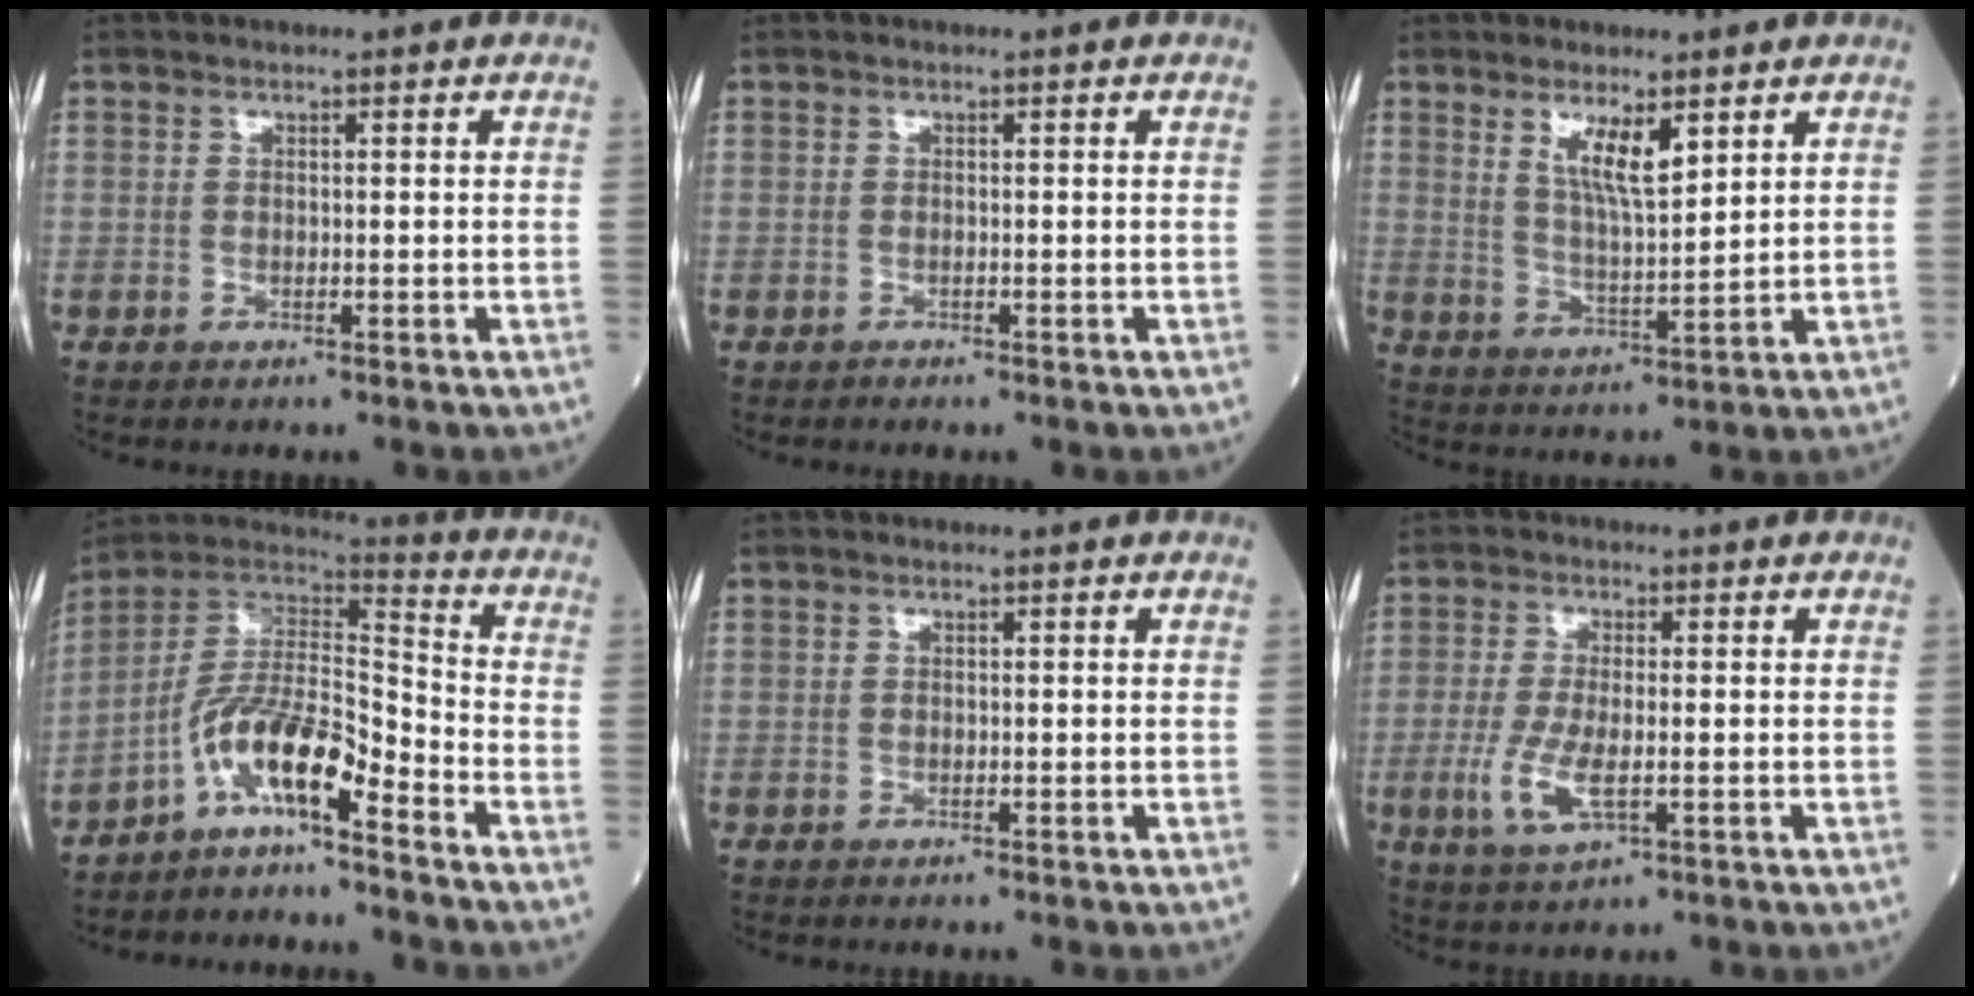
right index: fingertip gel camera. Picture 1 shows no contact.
{"total": 0.0}
{"total": 6.1, "force": [3.4, 1.1, 4.9], "torque": [-0.093, -0.009, 0.068]}
{"total": 10.0, "force": [-6.5, 1.6, 7.4], "torque": [-0.148, 0.027, -0.125]}
{"total": 0.0}
{"total": 6.0, "force": [-1.5, 1.6, 5.6], "torque": [-0.131, -0.016, -0.027]}